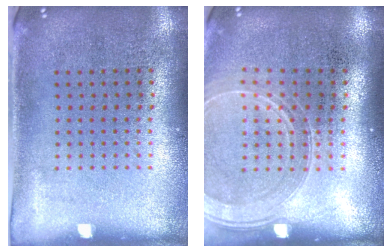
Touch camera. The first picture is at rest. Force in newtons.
{"total": 1.4, "press": 1.3, "slide": 0.5}